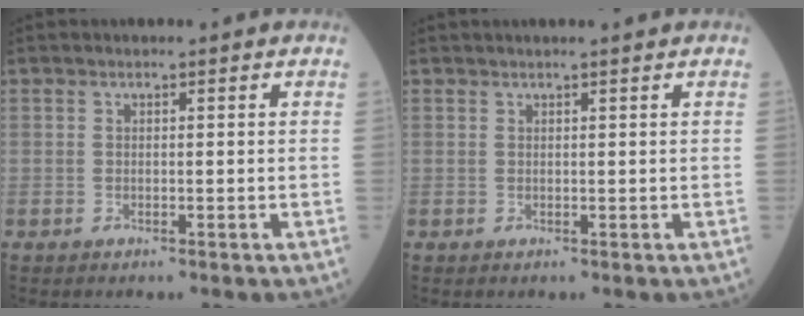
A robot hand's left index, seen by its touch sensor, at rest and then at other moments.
{"total": 2.5, "force": [2.2, -0.2, 1.2], "torque": [-0.011, 0.011, 0.029]}